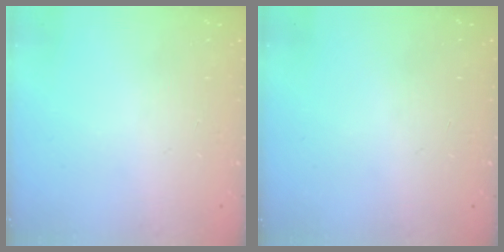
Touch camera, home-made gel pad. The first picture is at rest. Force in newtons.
{"total": 0.0}